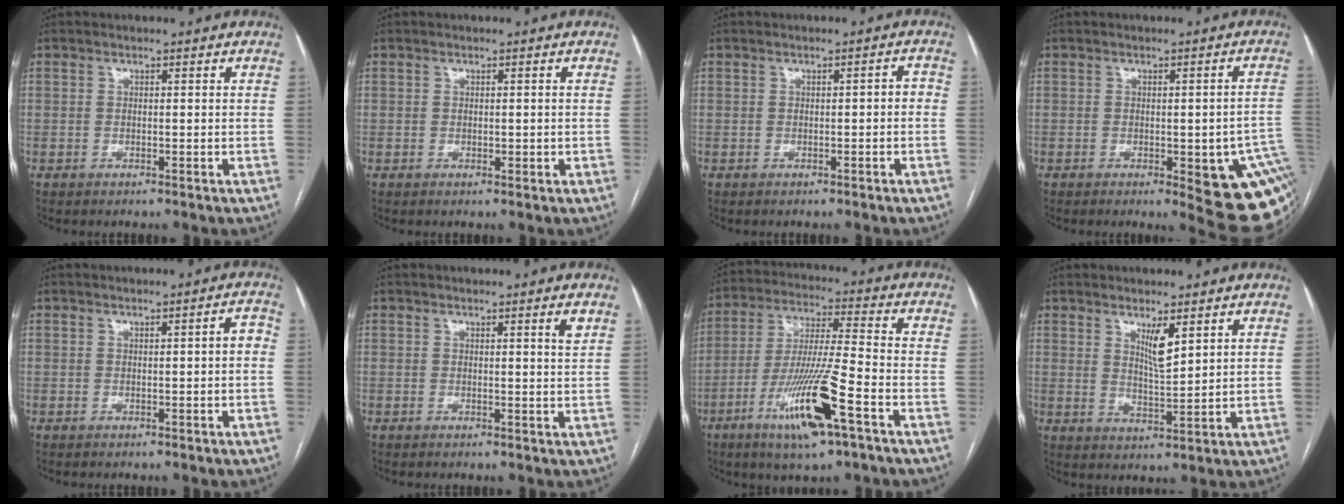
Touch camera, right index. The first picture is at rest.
{"total": 0.9, "force": [0.0, 0.7, 0.7], "torque": [-0.009, 0.001, 0.002]}
{"total": 1.4, "force": [-0.4, 0.5, 1.2], "torque": [-0.012, 0.005, -0.005]}
{"total": 14.5, "force": [-4.5, 3.9, 13.2], "torque": [-0.079, 0.009, -0.041]}
{"total": 1.7, "force": [-0.1, 0.3, 1.7], "torque": [-0.018, 0.004, -0.002]}
{"total": 1.5, "force": [0.9, -0.3, 1.2], "torque": [-0.016, -0.005, 0.011]}
{"total": 14.7, "force": [-7.0, 0.8, 12.9], "torque": [-0.253, -0.021, -0.124]}
{"total": 4.4, "force": [2.4, 0.6, 3.6], "torque": [-0.067, -0.012, 0.049]}